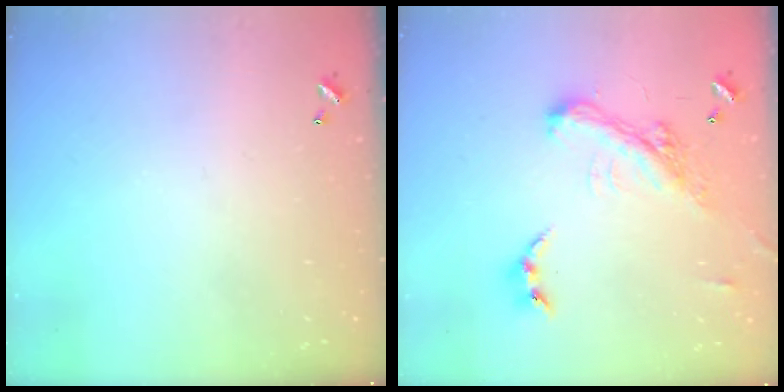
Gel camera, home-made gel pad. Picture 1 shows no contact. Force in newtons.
{"total": 4.8, "press": 4.7, "slide": 1.1}